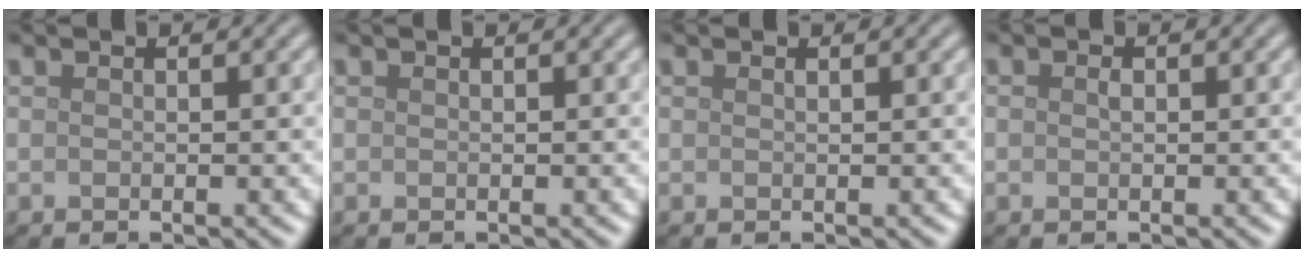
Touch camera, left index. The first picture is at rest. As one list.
[{"total": 0.0}, {"total": 0.0}, {"total": 0.6, "force": [0.1, 0.4, 0.4], "torque": [-0.009, 0.000, 0.000]}]